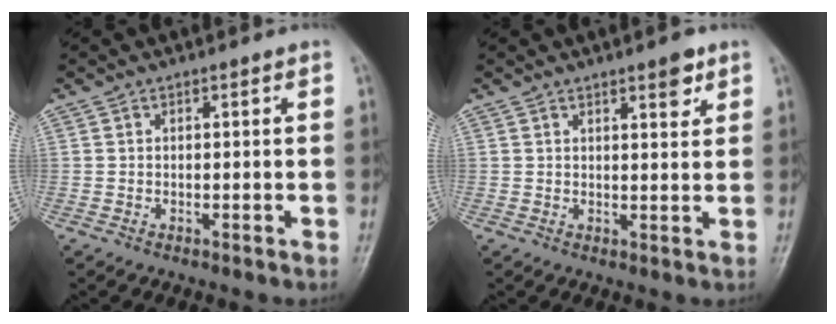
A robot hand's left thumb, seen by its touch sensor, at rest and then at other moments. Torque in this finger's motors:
{"motor_torque": [-0.10, -0.02, 0.06, -0.02, 0.06]}